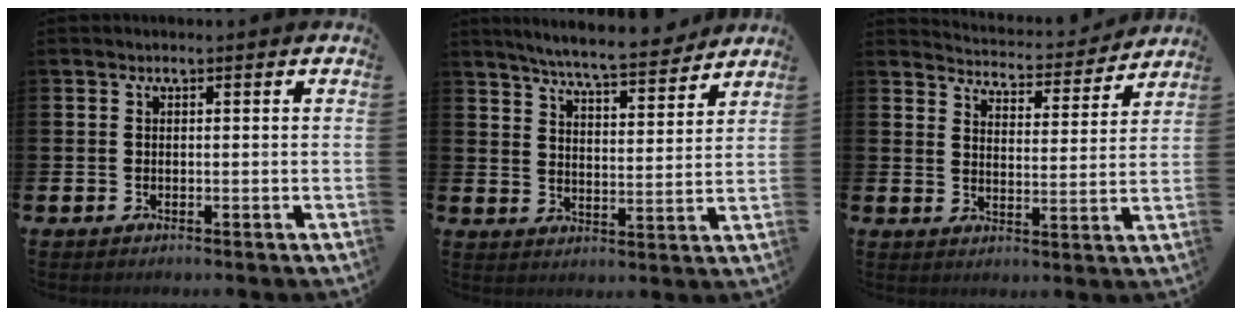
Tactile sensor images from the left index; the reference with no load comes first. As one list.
[{"total": 7.0, "force": [6.7, 0.3, 2.1], "torque": [-0.051, -0.047, 0.114]}, {"total": 4.7, "force": [4.7, 0.5, 0.2], "torque": [-0.022, -0.039, 0.077]}]